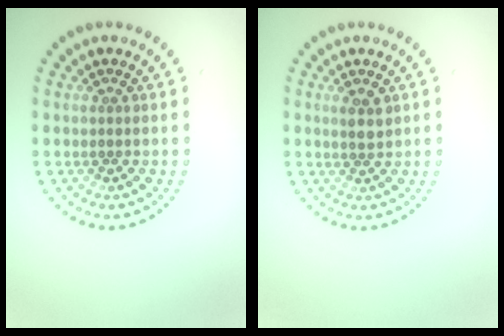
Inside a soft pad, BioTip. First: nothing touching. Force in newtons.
{"total": 1.7, "press": 1.4, "slide": 0.8}